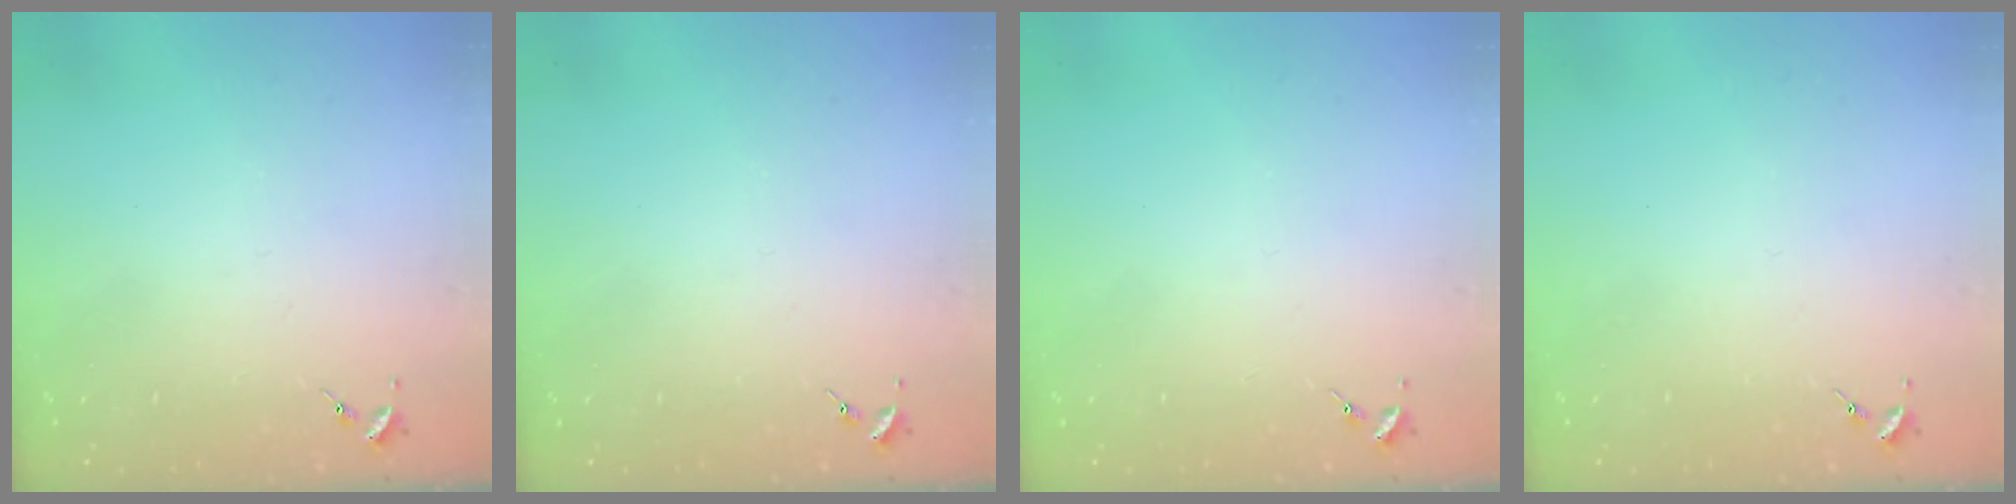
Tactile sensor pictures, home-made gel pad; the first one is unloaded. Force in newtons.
{"total": 0.0}
{"total": 0.0}
{"total": 0.0}